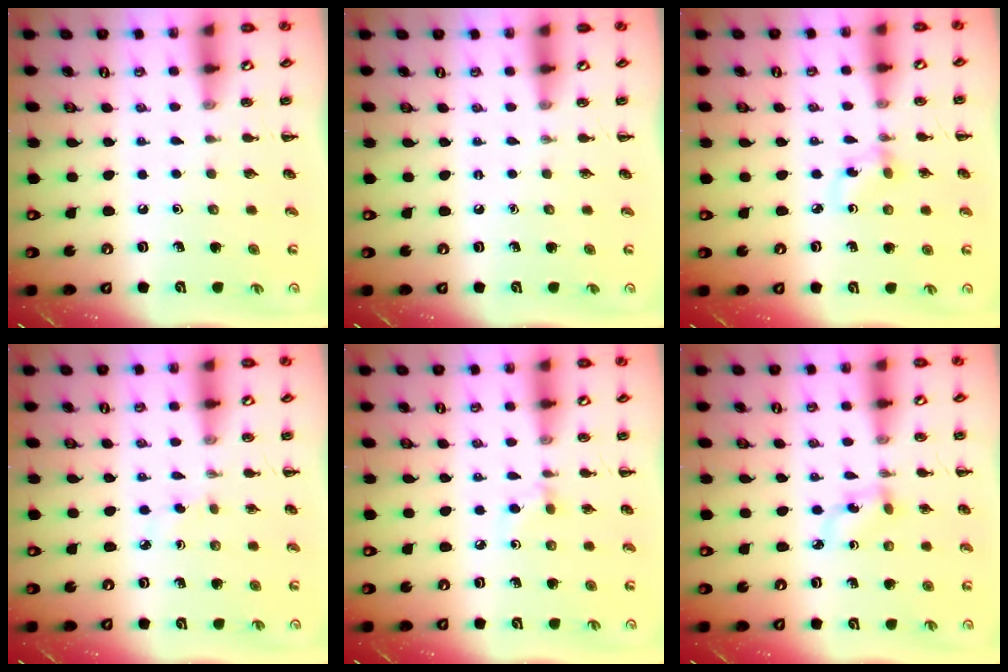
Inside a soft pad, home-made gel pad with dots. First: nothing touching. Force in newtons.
{"total": 0.0}
{"total": 3.1, "press": 2.9, "slide": 1.2}
{"total": 2.3, "press": 2.1, "slide": 0.9}
{"total": 4.0, "press": 3.7, "slide": 1.4}
{"total": 3.5, "press": 3.3, "slide": 1.0}